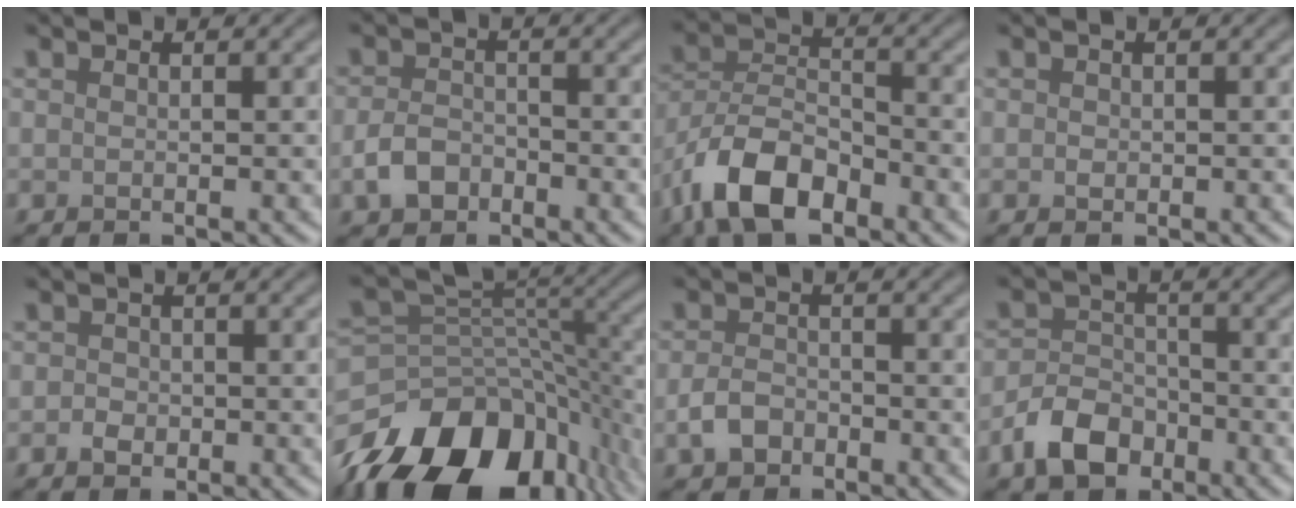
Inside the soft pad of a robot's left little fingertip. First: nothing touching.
{"total": 2.8, "force": [-1.4, 2.0, 1.4], "torque": [-0.025, 0.001, -0.033]}
{"total": 8.1, "force": [-5.0, 4.0, 5.0], "torque": [-0.089, 0.003, -0.106]}
{"total": 0.6, "force": [0.0, 0.5, 0.3], "torque": [-0.003, -0.003, -0.001]}
{"total": 1.4, "force": [-0.5, 1.2, 0.6], "torque": [-0.006, -0.001, -0.012]}
{"total": 14.8, "force": [-9.0, 8.6, 8.0], "torque": [-0.166, 0.005, -0.149]}
{"total": 2.5, "force": [-1.3, 1.7, 1.2], "torque": [-0.022, 0.001, -0.030]}
{"total": 4.9, "force": [-2.9, 3.2, 2.3], "torque": [-0.041, -0.001, -0.060]}